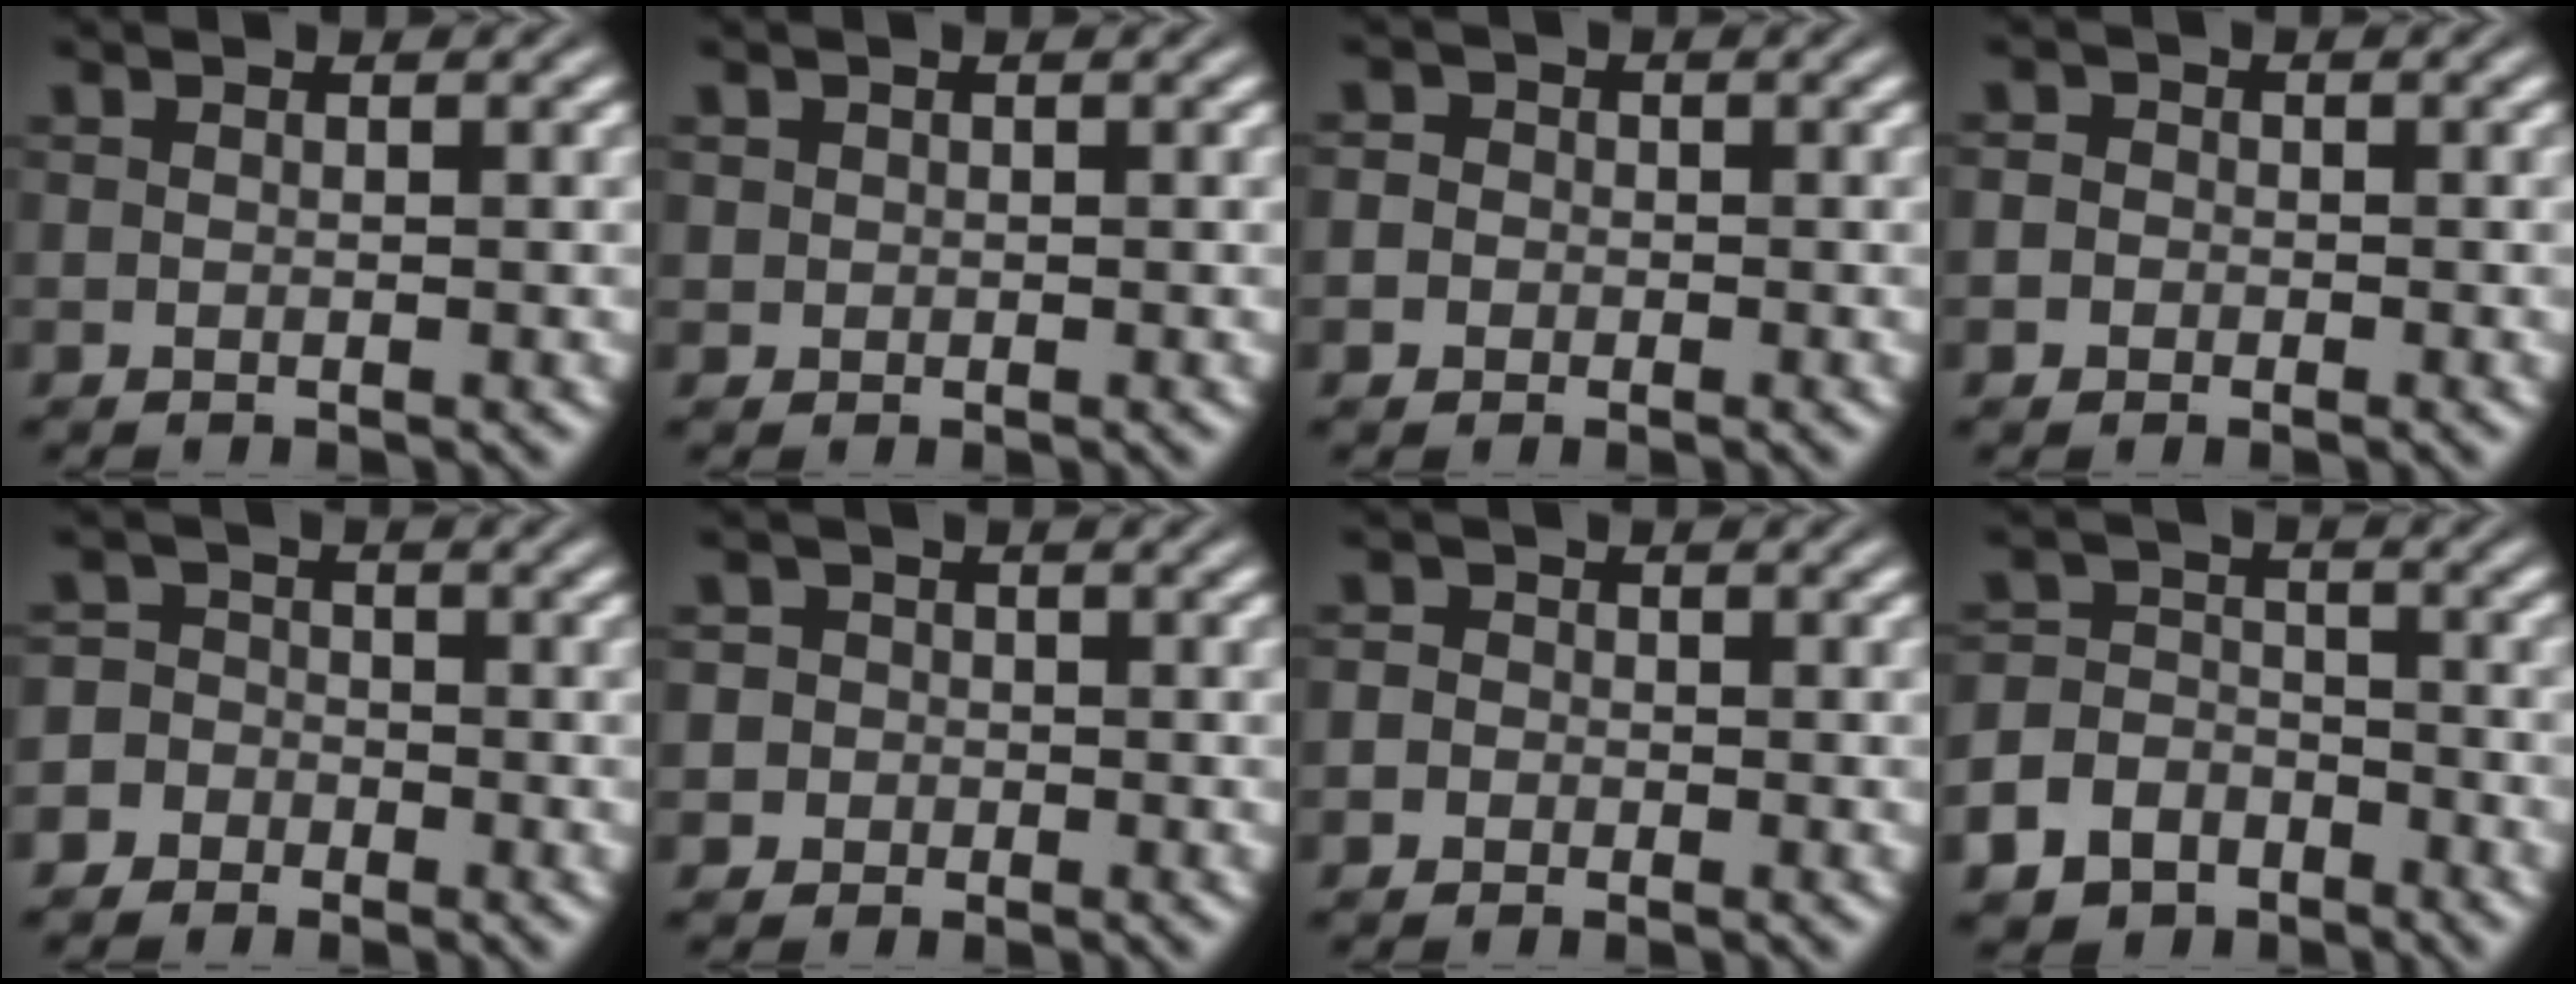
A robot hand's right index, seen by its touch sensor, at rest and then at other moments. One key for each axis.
{"total": 0.8, "fx": 0.3, "fy": 0.7, "fz": 0.1, "tx": -0.008, "ty": -0.011, "tz": 0.014}
{"total": 2.3, "fx": -0.4, "fy": 2.2, "fz": 0.3, "tx": -0.002, "ty": 0.001, "tz": -0.017}
{"total": 1.4, "fx": -0.5, "fy": 1.3, "fz": 0.0, "tx": 0.004, "ty": -0.001, "tz": -0.015}
{"total": 4.9, "fx": -2.1, "fy": 4.3, "fz": 0.5, "tx": -0.009, "ty": -0.015, "tz": -0.042}
{"total": 3.9, "fx": -0.9, "fy": 3.7, "fz": 0.5, "tx": -0.011, "ty": -0.006, "tz": -0.024}
{"total": 1.3, "fx": -0.6, "fy": 1.2, "fz": 0.0, "tx": 0.007, "ty": -0.002, "tz": -0.018}
{"total": 8.0, "fx": -4.1, "fy": 6.6, "fz": 1.9, "tx": -0.029, "ty": -0.029, "tz": -0.072}